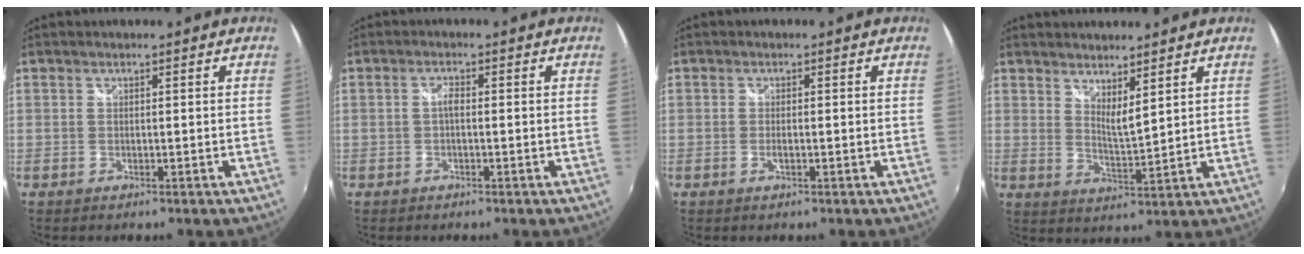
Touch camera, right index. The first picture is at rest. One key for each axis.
{"total": 1.3, "fx": -0.3, "fy": 0.5, "fz": 1.2, "tx": -0.023, "ty": 0.005, "tz": -0.007}
{"total": 1.5, "fx": -0.5, "fy": 0.4, "fz": 1.4, "tx": -0.027, "ty": -0.002, "tz": -0.008}
{"total": 5.1, "fx": 4.2, "fy": 0.7, "fz": 2.8, "tx": -0.044, "ty": -0.007, "tz": 0.070}